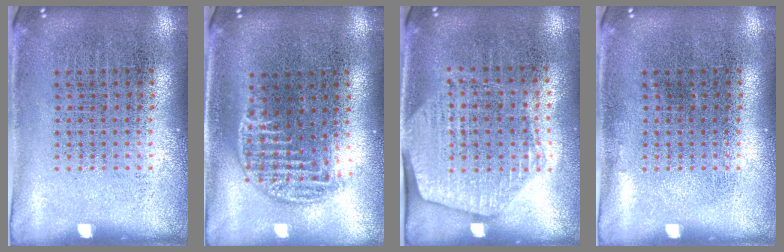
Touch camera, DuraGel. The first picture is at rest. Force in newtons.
{"total": 1.1, "press": 1.0, "slide": 0.5}
{"total": 1.6, "press": 1.4, "slide": 0.8}
{"total": 0.0}